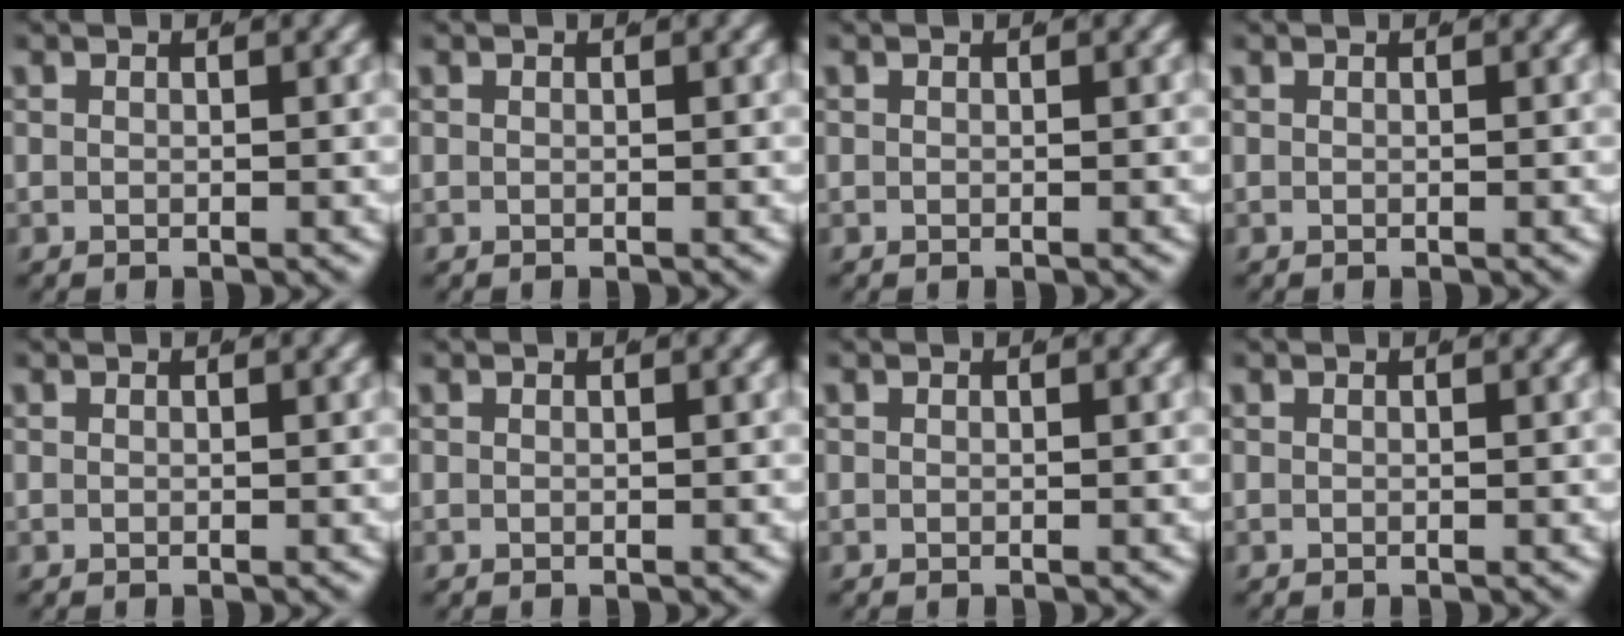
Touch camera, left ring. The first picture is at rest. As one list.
[{"total": 0.0}, {"total": 0.0}, {"total": 0.0}, {"total": 0.0}, {"total": 0.0}, {"total": 0.0}, {"total": 0.0}]